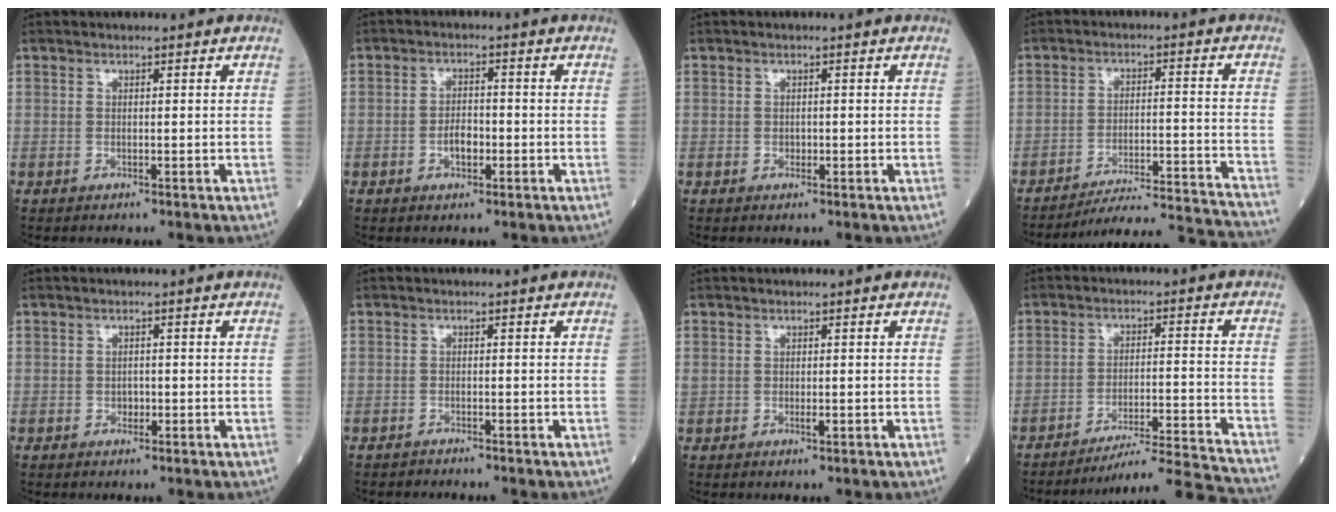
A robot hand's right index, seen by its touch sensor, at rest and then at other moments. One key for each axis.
{"total": 3.2, "fx": -1.1, "fy": 1.6, "fz": 2.6, "tx": -0.047, "ty": 0.004, "tz": -0.018}
{"total": 0.6, "fx": -0.2, "fy": 0.5, "fz": 0.3, "tx": -0.006, "ty": 0.001, "tz": -0.003}
{"total": 18.8, "fx": -18.3, "fy": -2.0, "fz": 3.7, "tx": -0.030, "ty": -0.012, "tz": -0.250}
{"total": 1.1, "fx": -0.3, "fy": 0.8, "fz": 0.6, "tx": -0.009, "ty": 0.002, "tz": -0.004}
{"total": 0.8, "fx": -0.8, "fy": 0.1, "fz": -0.2, "tx": -0.002, "ty": -0.003, "tz": -0.017}
{"total": 1.2, "fx": -0.1, "fy": 0.7, "fz": 1.0, "tx": -0.023, "ty": 0.001, "tz": 0.002}
{"total": 14.6, "fx": -14.1, "fy": -3.0, "fz": 2.6, "tx": -0.018, "ty": -0.005, "tz": -0.207}